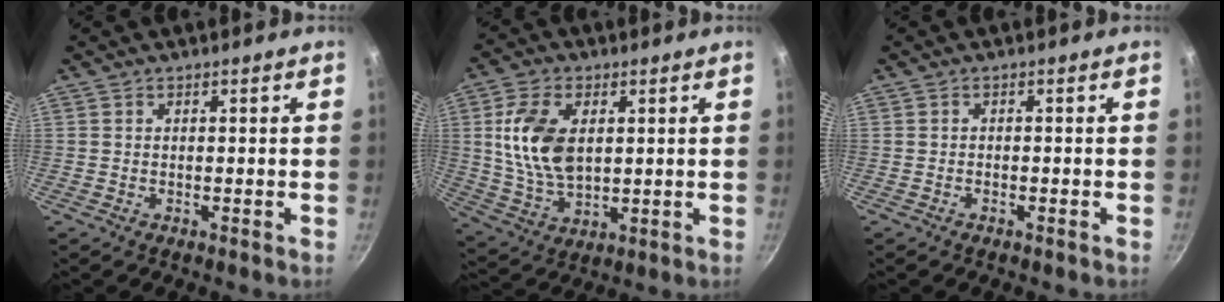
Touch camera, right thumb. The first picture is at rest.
{"total": 13.1, "force": [2.5, 7.9, 10.1], "torque": [-0.181, -0.015, 0.054]}
{"total": 0.7, "force": [-0.5, 0.1, 0.4], "torque": [-0.011, 0.005, -0.010]}